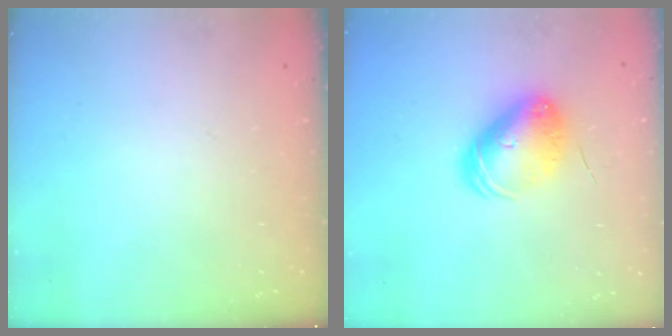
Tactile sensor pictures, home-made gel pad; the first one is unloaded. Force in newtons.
{"total": 9.7, "press": 9.6, "slide": 1.5}